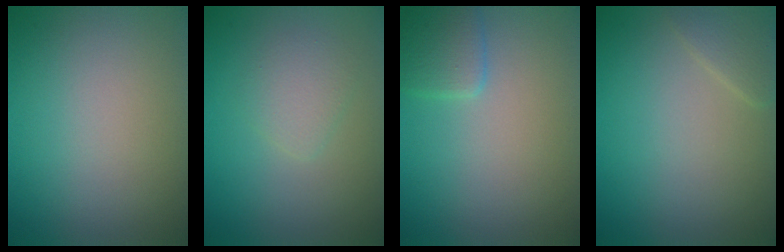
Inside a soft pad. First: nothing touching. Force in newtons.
{"total": 1.8, "press": 1.8, "slide": 0.1}
{"total": 2.1, "press": 2.1, "slide": 0.1}
{"total": 1.4, "press": 1.4, "slide": 0.2}